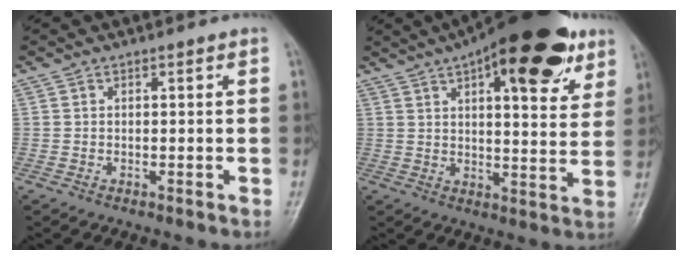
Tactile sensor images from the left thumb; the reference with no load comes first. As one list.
[{"total": 22.2, "force": [12.4, 8.2, 16.5], "torque": [-0.208, -0.019, 0.175]}]